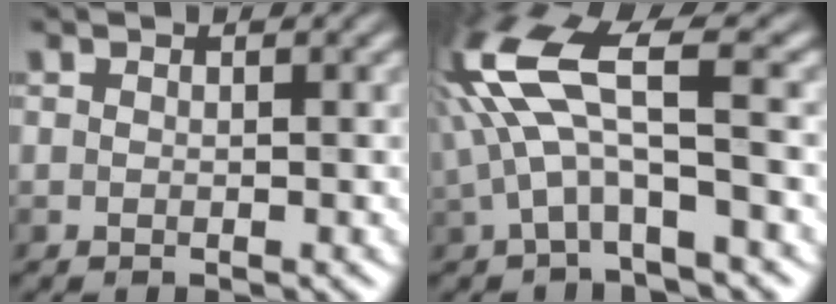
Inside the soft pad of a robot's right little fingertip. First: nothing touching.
{"total": 7.8, "force": [0.6, 2.2, 7.5], "torque": [-0.167, 0.030, 0.004]}